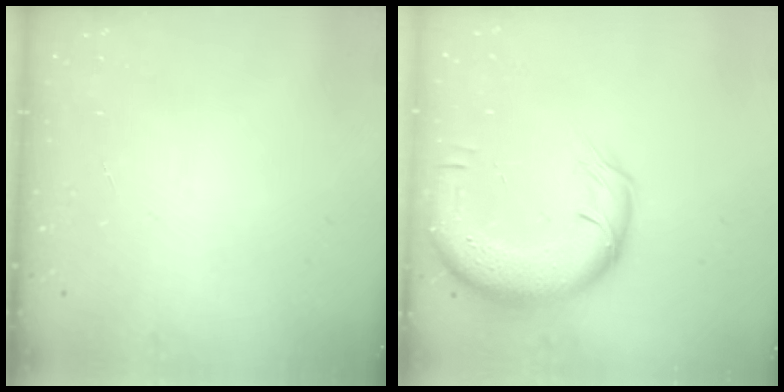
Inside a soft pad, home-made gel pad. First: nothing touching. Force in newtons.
{"total": 14.0, "press": 13.6, "slide": 3.1}